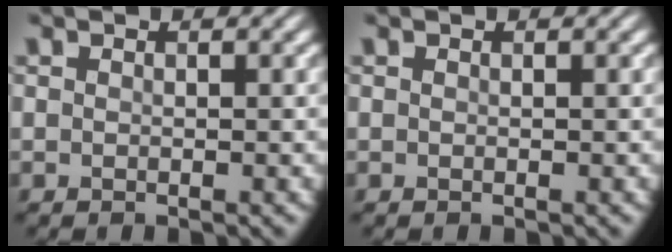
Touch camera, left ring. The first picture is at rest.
{"total": 0.0}